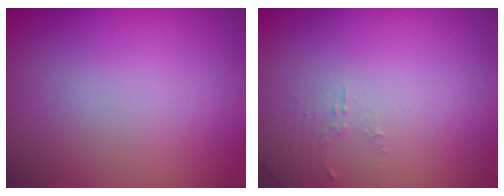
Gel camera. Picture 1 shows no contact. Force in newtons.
{"total": 1.2, "press": 1.2, "slide": 0.4}